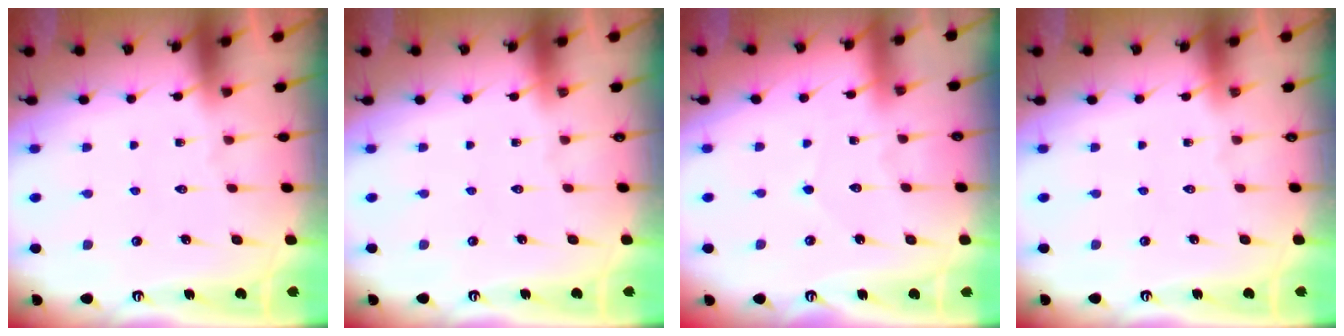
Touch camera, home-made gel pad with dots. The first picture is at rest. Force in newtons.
{"total": 0.0}
{"total": 2.1, "press": 2.1, "slide": 0.1}
{"total": 0.0}